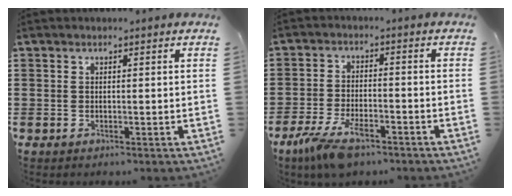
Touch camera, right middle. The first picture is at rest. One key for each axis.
{"total": 6.7, "fx": -4.3, "fy": 2.4, "fz": 4.5, "tx": -0.106, "ty": -0.007, "tz": -0.082}